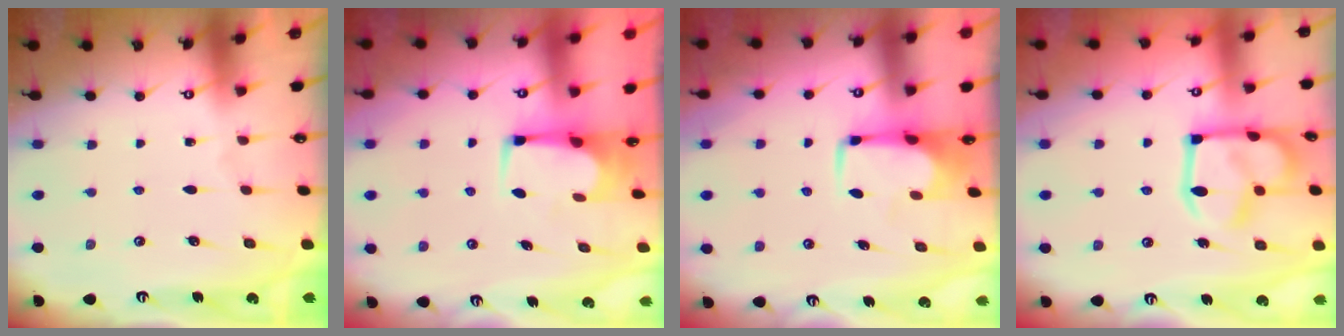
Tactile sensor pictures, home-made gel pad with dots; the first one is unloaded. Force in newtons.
{"total": 2.2, "press": 2.2, "slide": 0.2}
{"total": 1.0, "press": 1.0, "slide": 0.1}
{"total": 16.4, "press": 16.3, "slide": 0.7}